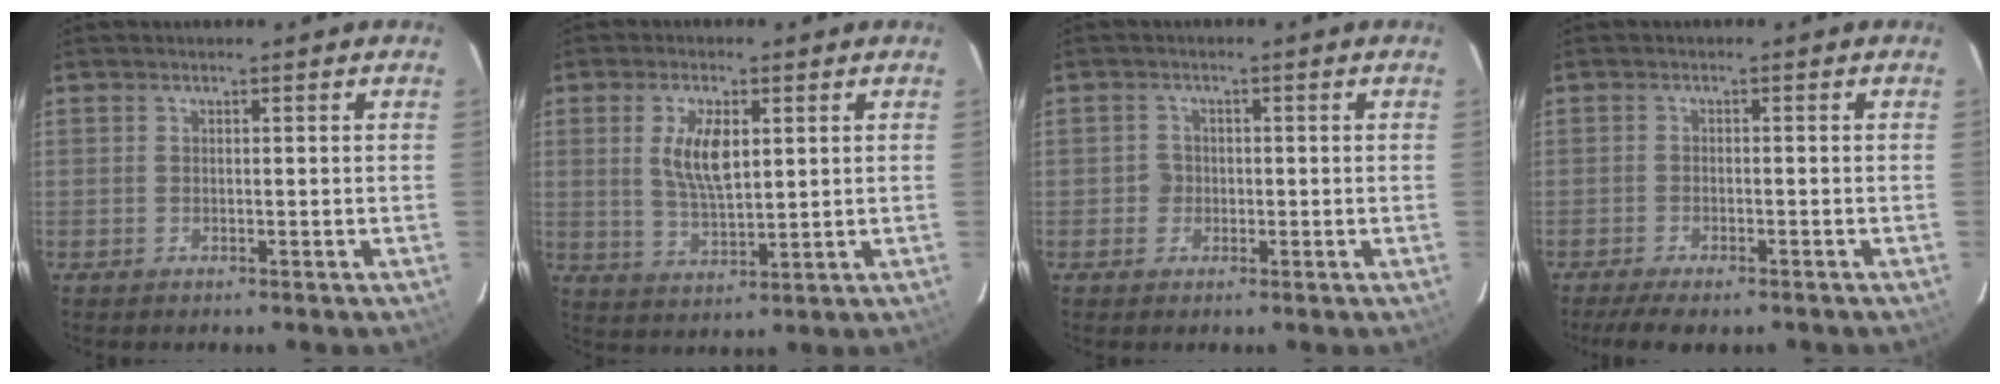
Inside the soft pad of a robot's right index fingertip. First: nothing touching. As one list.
[{"total": 7.8, "force": [2.0, 3.4, 6.7], "torque": [-0.128, 0.000, 0.044]}, {"total": 2.4, "force": [-0.7, 2.3, 0.2], "torque": [-0.001, 0.007, -0.012]}, {"total": 6.9, "force": [-5.4, 1.9, 3.8], "torque": [-0.095, -0.025, -0.087]}]